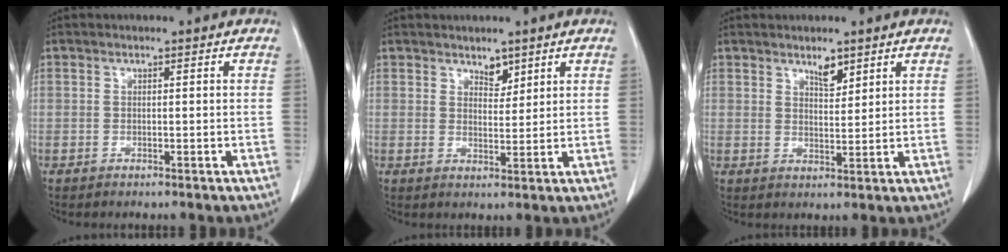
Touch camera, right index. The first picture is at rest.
{"total": 2.5, "force": [2.0, 1.3, 1.0], "torque": [-0.012, -0.007, 0.034]}
{"total": 2.8, "force": [2.1, 1.0, 1.6], "torque": [-0.028, -0.007, 0.039]}